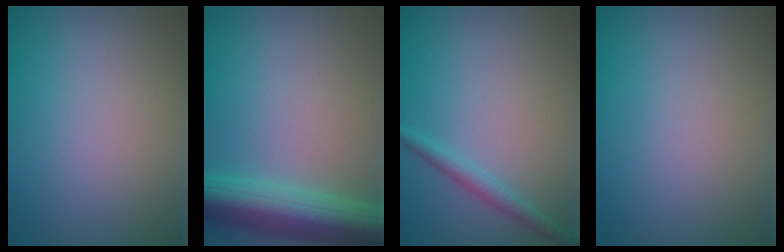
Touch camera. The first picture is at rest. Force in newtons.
{"total": 8.0, "press": 7.9, "slide": 0.3}
{"total": 1.8, "press": 1.8, "slide": 0.0}
{"total": 0.0}